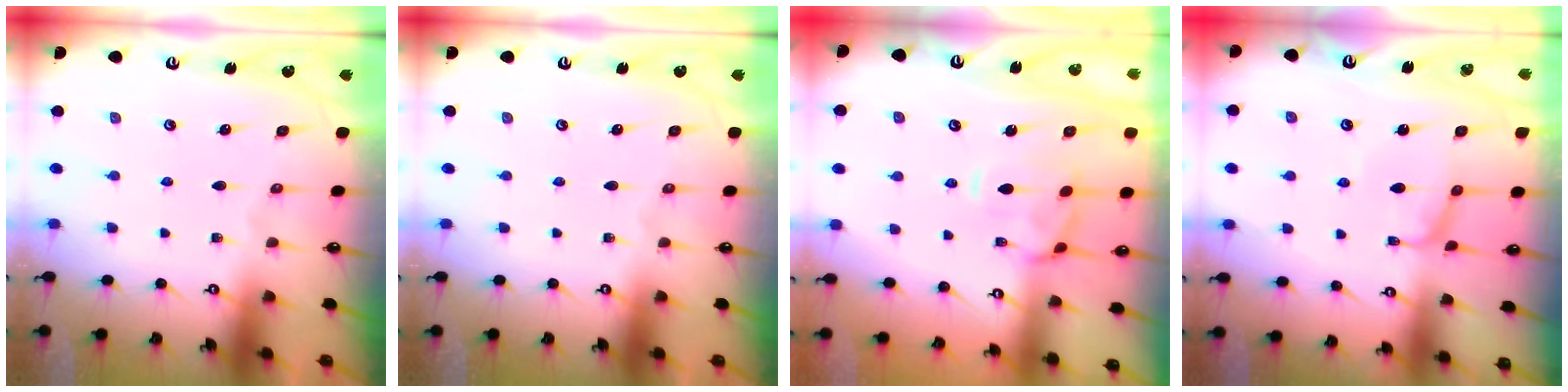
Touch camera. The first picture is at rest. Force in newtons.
{"total": 0.0}
{"total": 1.7, "press": 1.5, "slide": 0.8}
{"total": 0.9, "press": 0.6, "slide": 0.6}